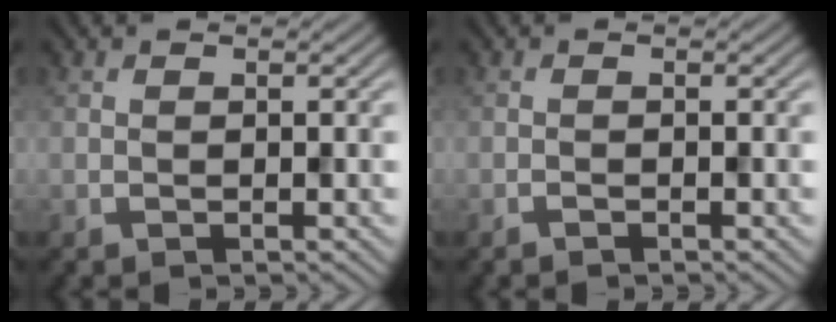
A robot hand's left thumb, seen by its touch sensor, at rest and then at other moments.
{"total": 0.6, "force": [-0.5, 0.0, 0.3], "torque": [-0.004, 0.001, -0.010]}